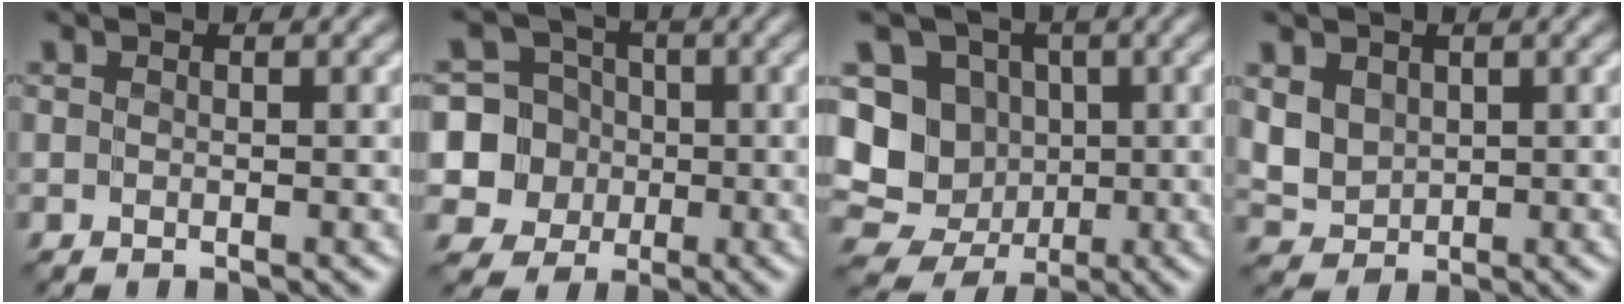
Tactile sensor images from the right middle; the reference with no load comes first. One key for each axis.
{"total": 7.2, "fx": -0.5, "fy": 7.0, "fz": 1.6, "tx": -0.029, "ty": 0.023, "tz": -0.036}
{"total": 8.6, "fx": 0.4, "fy": 8.1, "fz": 3.1, "tx": -0.046, "ty": 0.027, "tz": -0.032}
{"total": 2.7, "fx": 1.2, "fy": 2.2, "fz": 1.1, "tx": -0.037, "ty": -0.006, "tz": 0.028}